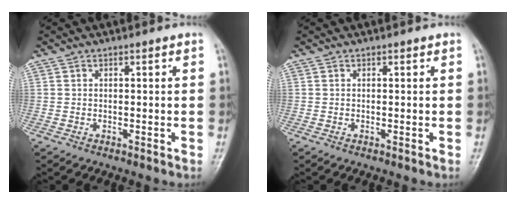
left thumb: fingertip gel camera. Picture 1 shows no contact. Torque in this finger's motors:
{"motor_torque": [0.00, 0.02, 0.03, -0.01, 0.00]}